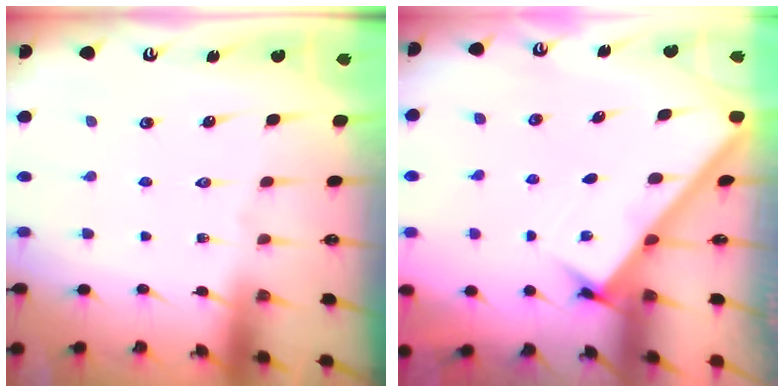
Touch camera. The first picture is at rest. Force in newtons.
{"total": 2.7, "press": 2.7, "slide": 0.4}